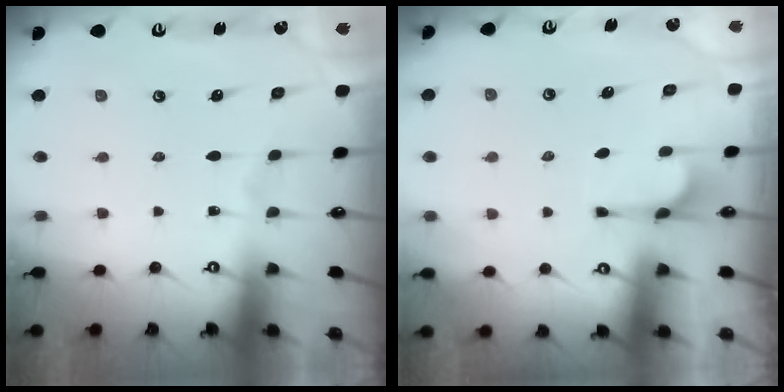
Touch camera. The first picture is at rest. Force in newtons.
{"total": 1.0, "press": 0.3, "slide": 1.0}